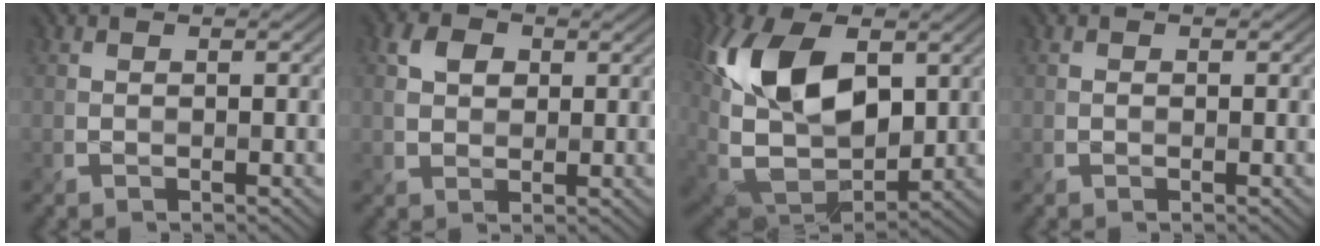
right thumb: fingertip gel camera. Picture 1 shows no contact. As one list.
[{"total": 3.4, "force": [1.0, 2.6, 1.9], "torque": [-0.042, 0.003, 0.014]}, {"total": 16.3, "force": [3.7, 10.1, 12.2], "torque": [-0.254, -0.008, 0.071]}, {"total": 0.5, "force": [-0.1, 0.5, 0.1], "torque": [0.003, -0.001, -0.003]}]